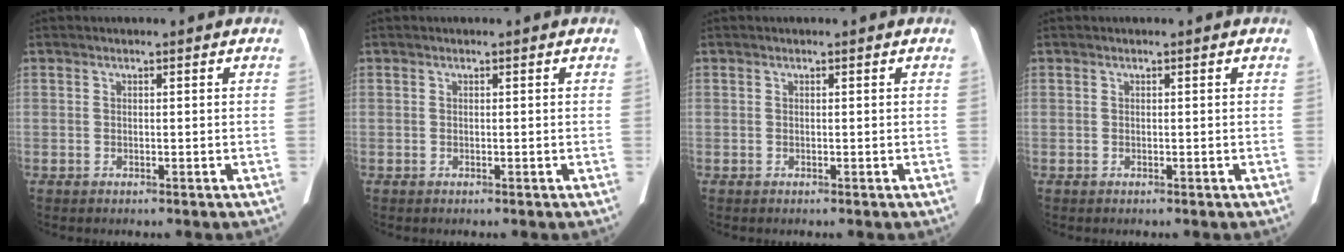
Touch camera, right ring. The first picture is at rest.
{"total": 0.0}
{"total": 0.0}
{"total": 0.0}